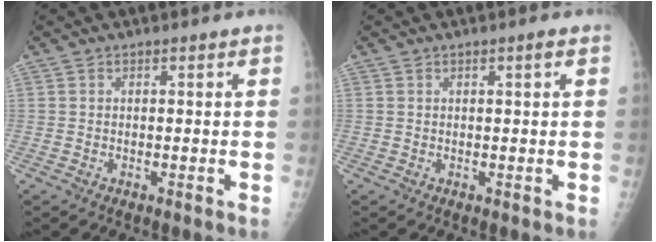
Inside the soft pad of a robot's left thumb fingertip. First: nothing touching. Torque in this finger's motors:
{"motor_torque": [-0.17, -0.03, -0.18, -0.01, -0.02]}